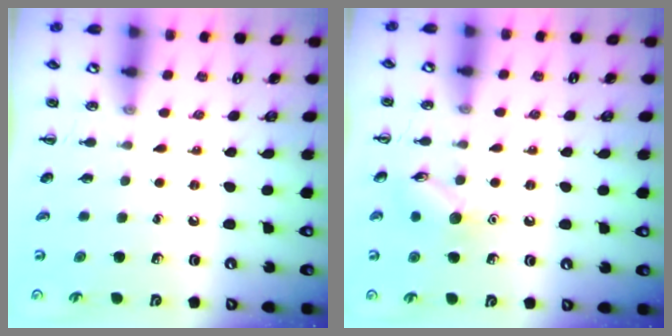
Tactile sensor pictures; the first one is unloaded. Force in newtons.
{"total": 8.0, "press": 7.9, "slide": 1.1}